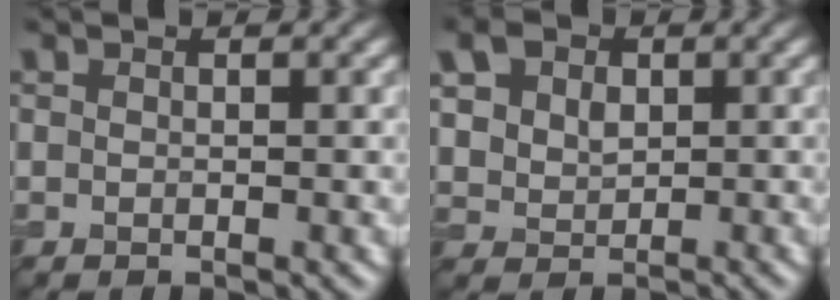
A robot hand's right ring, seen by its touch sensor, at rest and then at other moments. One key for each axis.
{"total": 4.6, "fx": 1.9, "fy": 3.3, "fz": 2.5, "tx": -0.060, "ty": 0.012, "tz": 0.034}